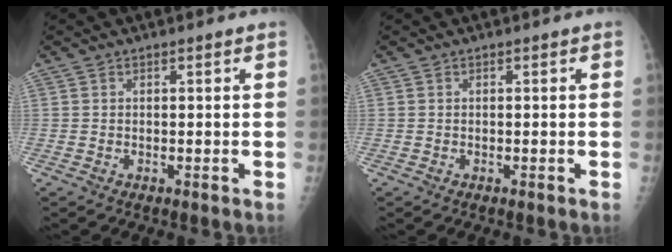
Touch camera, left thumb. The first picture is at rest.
{"total": 0.0}